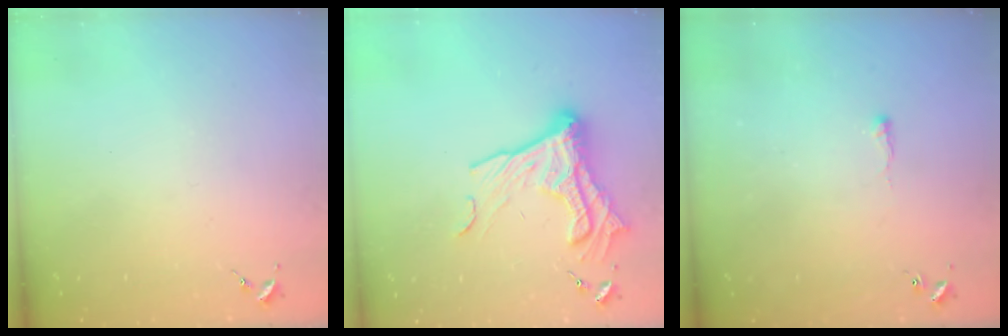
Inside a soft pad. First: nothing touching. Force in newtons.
{"total": 16.5, "press": 16.5, "slide": 1.4}
{"total": 2.1, "press": 2.1, "slide": 0.5}